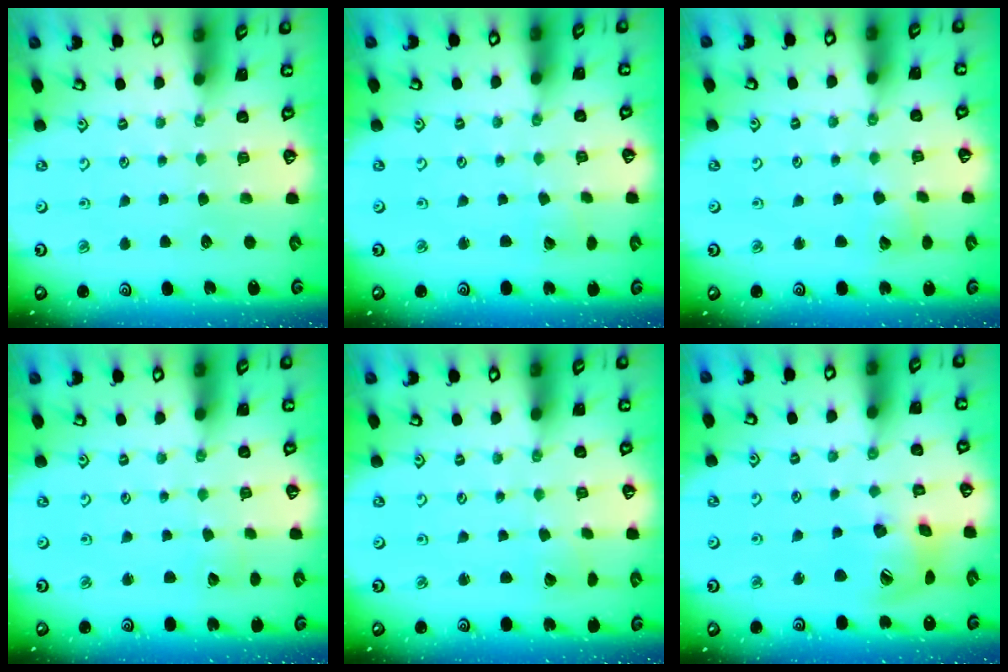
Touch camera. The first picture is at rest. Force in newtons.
{"total": 2.2, "press": 2.2, "slide": 0.2}
{"total": 3.2, "press": 3.2, "slide": 0.3}
{"total": 2.4, "press": 2.4, "slide": 0.3}
{"total": 2.0, "press": 2.0, "slide": 0.2}
{"total": 16.7, "press": 16.5, "slide": 2.6}